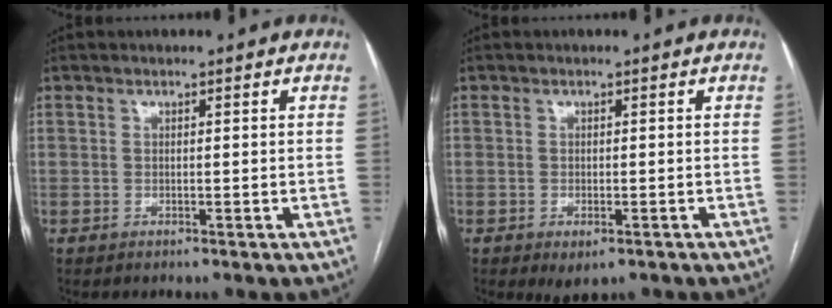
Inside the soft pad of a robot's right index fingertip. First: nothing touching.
{"total": 3.0, "force": [-1.7, 1.5, 2.0], "torque": [-0.028, -0.005, -0.013]}